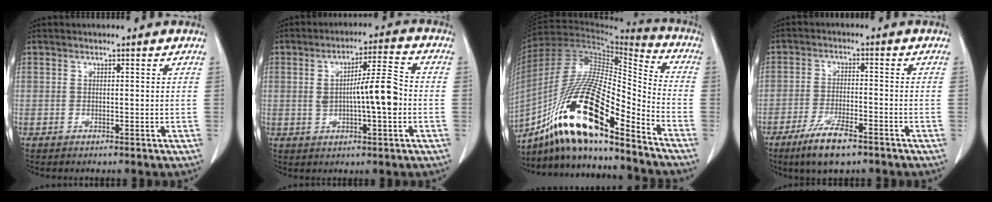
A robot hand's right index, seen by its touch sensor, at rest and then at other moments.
{"total": 8.5, "force": [-0.6, 1.2, 8.4], "torque": [-0.136, 0.013, -0.010]}
{"total": 20.3, "force": [-13.1, 3.1, 15.2], "torque": [-0.312, -0.008, -0.235]}
{"total": 7.2, "force": [-4.9, 1.3, 5.1], "torque": [-0.099, -0.011, -0.086]}